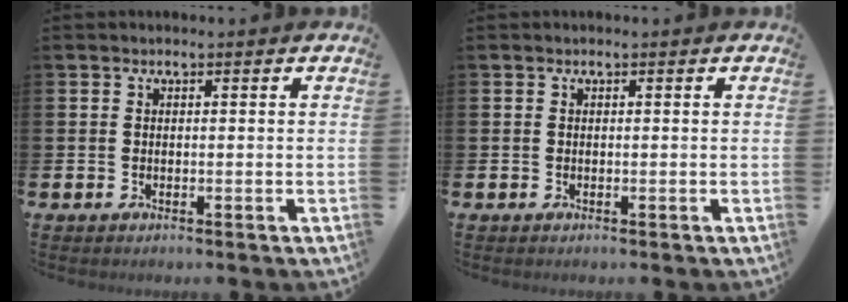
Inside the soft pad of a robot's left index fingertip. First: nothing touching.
{"total": 0.0}